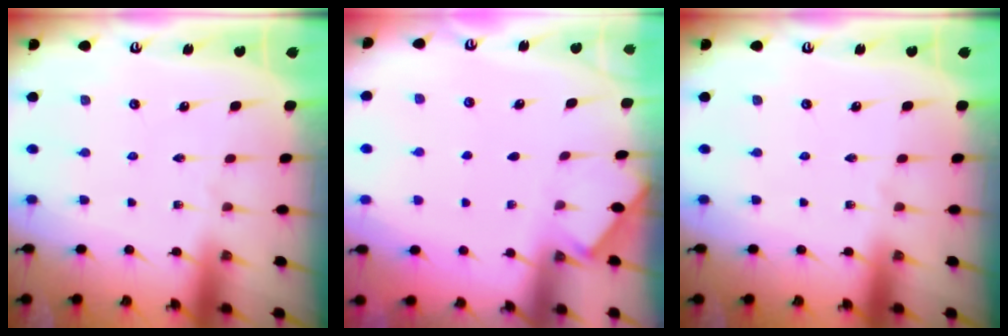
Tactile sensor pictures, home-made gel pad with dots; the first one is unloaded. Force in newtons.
{"total": 2.0, "press": 2.0, "slide": 0.3}
{"total": 0.0}